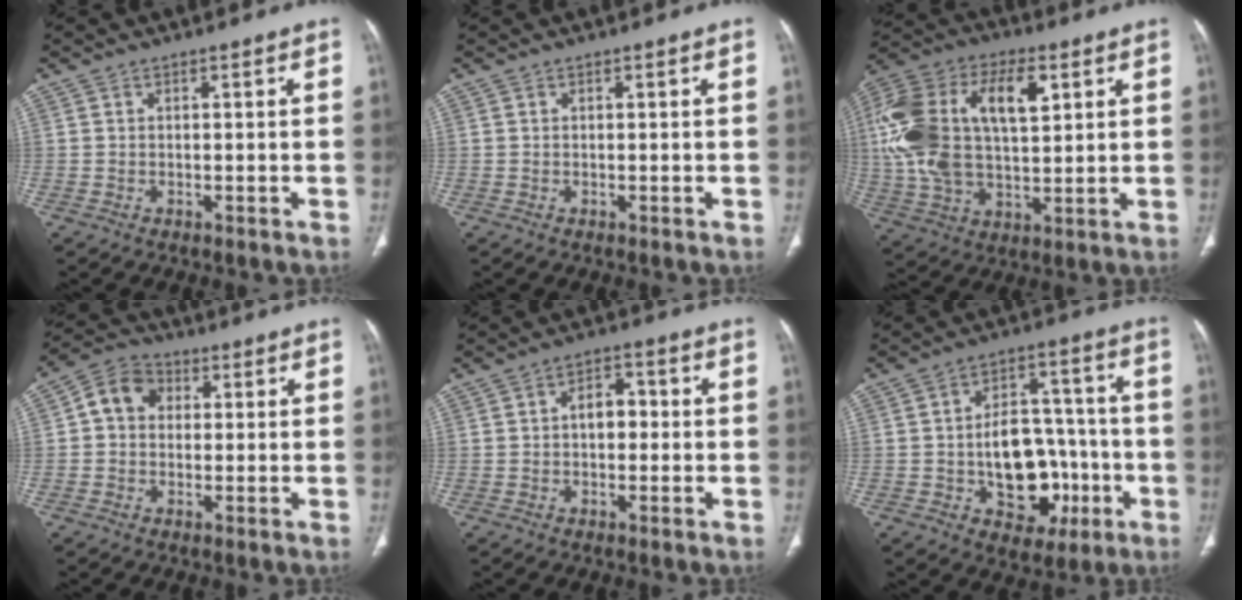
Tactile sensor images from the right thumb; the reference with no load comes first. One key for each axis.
{"total": 0.0}
{"total": 23.9, "fx": 5.6, "fy": 13.0, "fz": 19.2, "tx": -0.391, "ty": 0.010, "tz": 0.097}
{"total": 7.2, "fx": 1.0, "fy": 5.9, "fz": 4.0, "tx": -0.054, "ty": 0.019, "tz": 0.005}
{"total": 4.9, "fx": 0.0, "fy": 3.3, "fz": 3.6, "tx": -0.041, "ty": 0.018, "tz": -0.008}
{"total": 15.3, "fx": -3.7, "fy": 10.6, "fz": 10.4, "tx": -0.109, "ty": 0.044, "tz": -0.043}